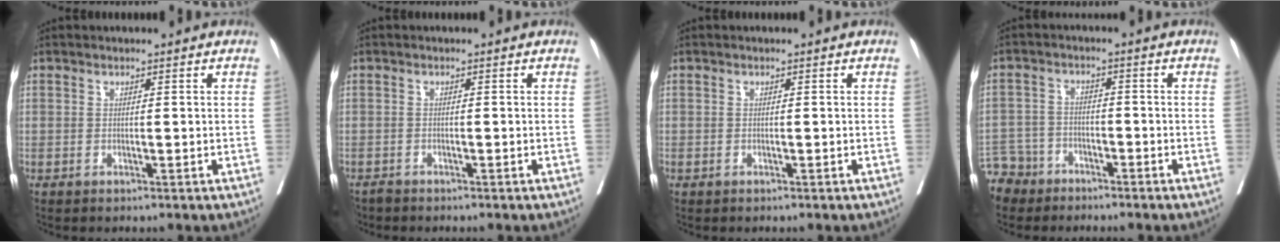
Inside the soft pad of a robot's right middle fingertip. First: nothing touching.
{"total": 1.1, "force": [-1.0, 0.4, -0.1], "torque": [-0.003, -0.002, -0.021]}
{"total": 0.0}
{"total": 6.8, "force": [-5.6, 3.9, -0.2], "torque": [-0.006, -0.004, -0.108]}